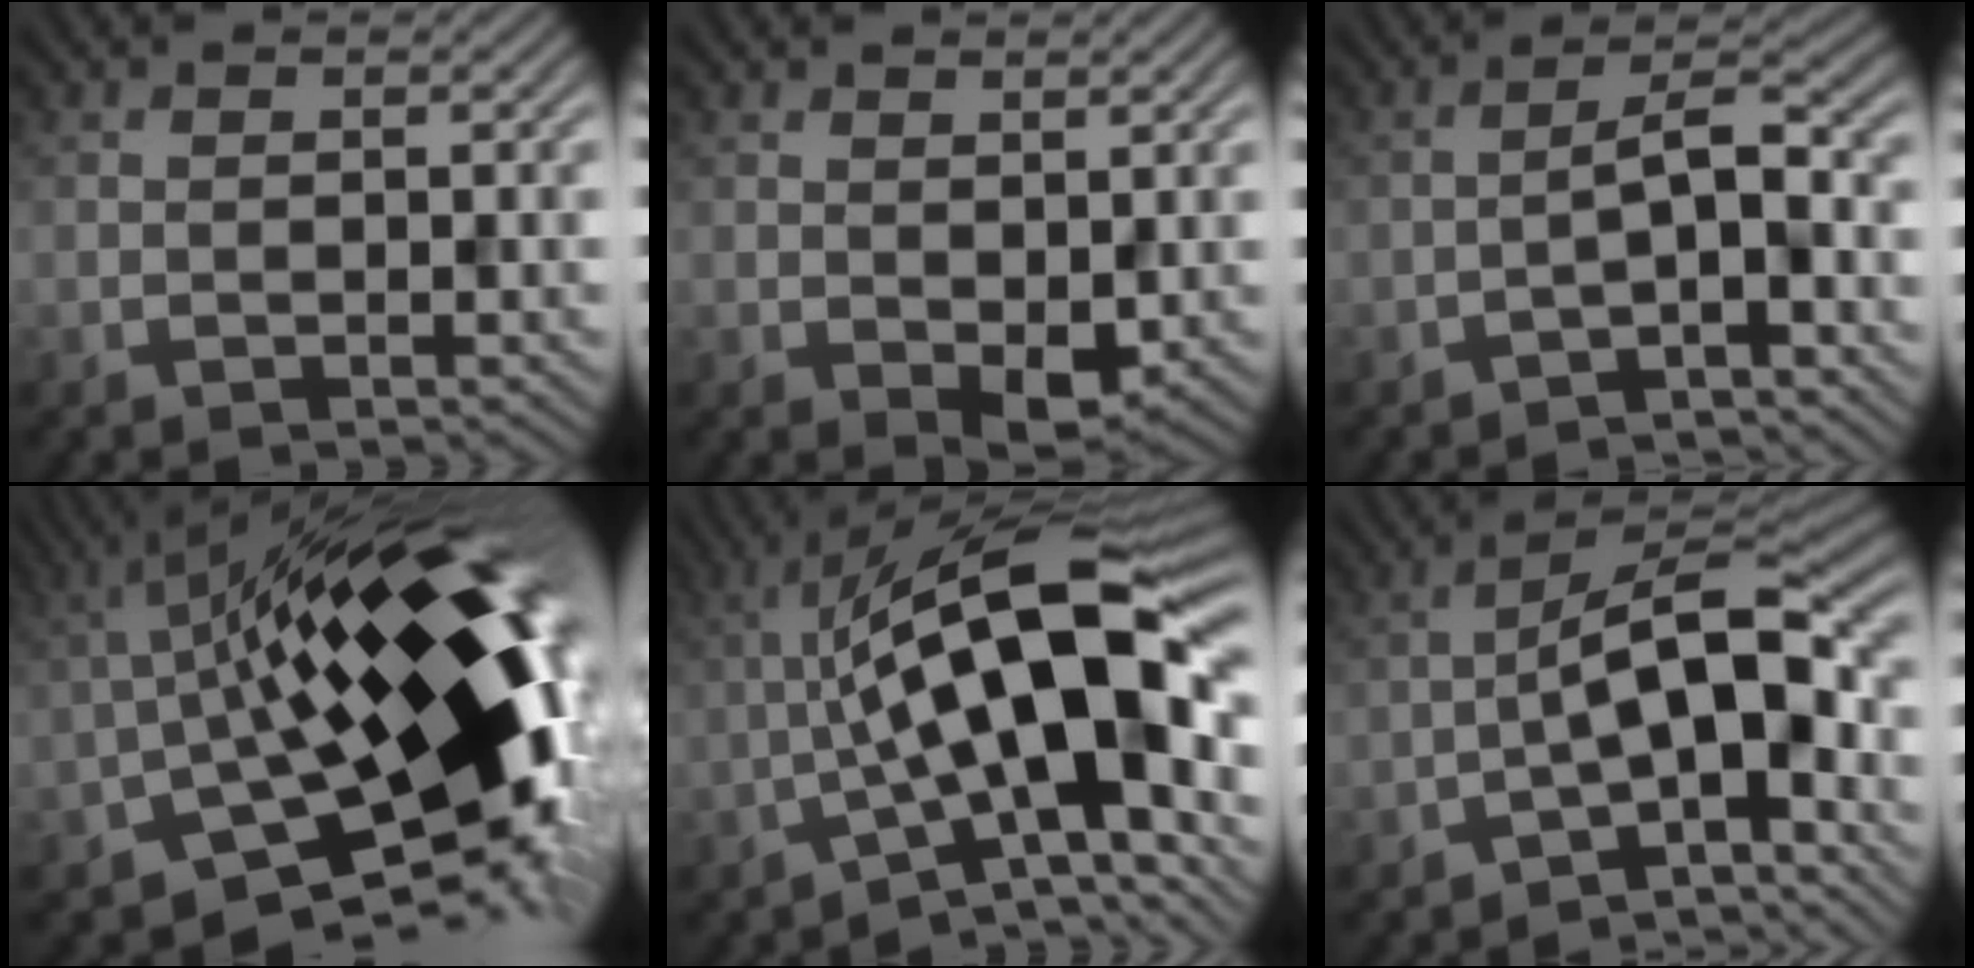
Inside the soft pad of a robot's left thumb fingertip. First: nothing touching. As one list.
[{"total": 2.8, "force": [0.6, 1.7, 2.2], "torque": [-0.040, -0.009, 0.017]}, {"total": 4.1, "force": [-2.5, 0.8, 3.1], "torque": [-0.050, 0.016, -0.050]}, {"total": 20.9, "force": [-4.6, 9.6, 18.0], "torque": [-0.265, -0.007, -0.085]}, {"total": 17.7, "force": [-1.7, 5.9, 16.6], "torque": [-0.252, 0.033, -0.039]}, {"total": 11.2, "force": [-4.7, 3.9, 9.4], "torque": [-0.133, 0.011, -0.087]}]